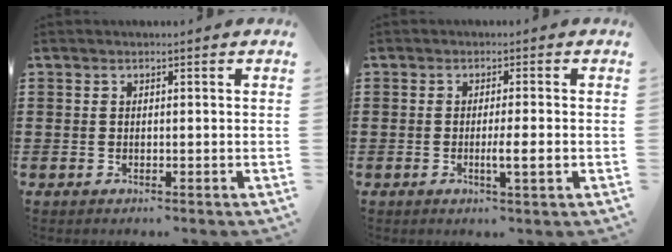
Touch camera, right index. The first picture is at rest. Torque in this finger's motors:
{"motor_torque": [1.05, -0.31, 0.13, 0.07]}